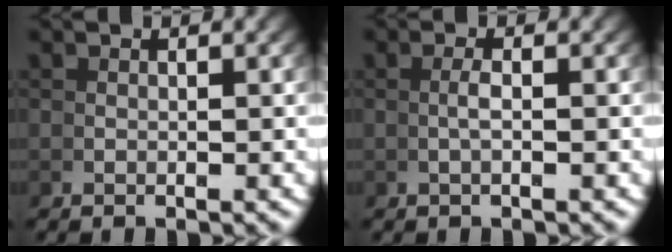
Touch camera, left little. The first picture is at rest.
{"total": 0.8, "force": [-0.1, -0.2, 0.7], "torque": [-0.019, 0.004, -0.002]}